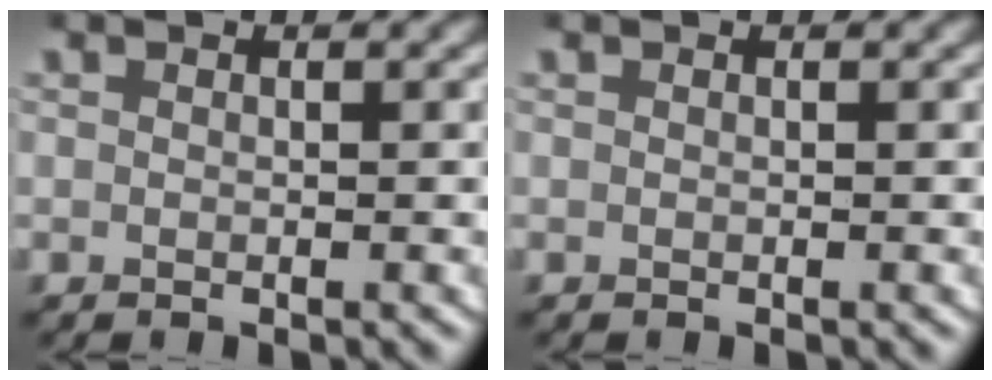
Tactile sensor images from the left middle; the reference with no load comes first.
{"total": 0.0}